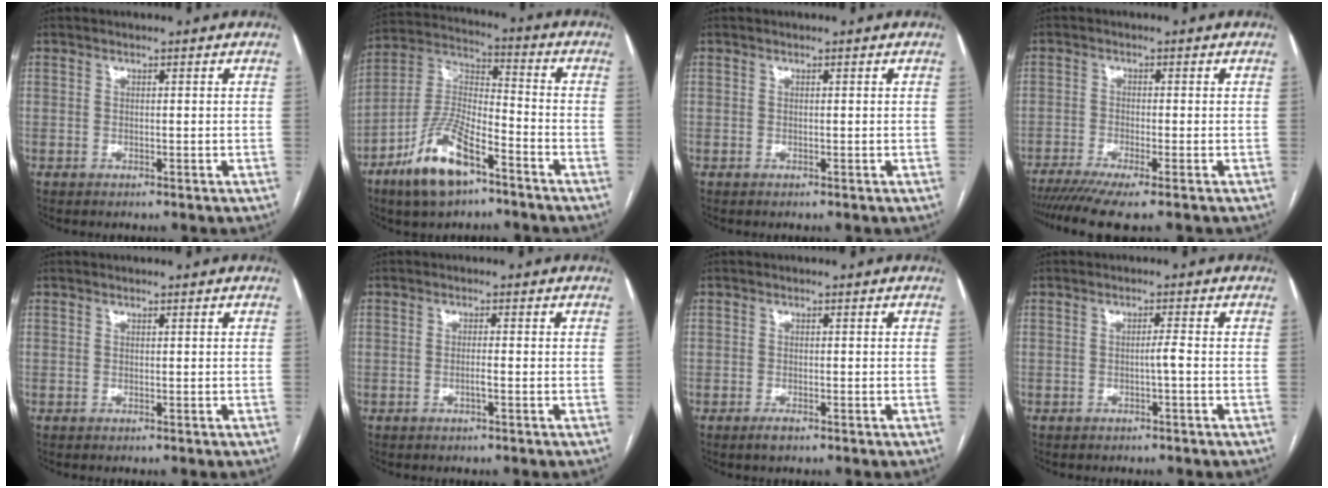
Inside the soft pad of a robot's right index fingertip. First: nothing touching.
{"total": 13.1, "force": [-7.8, 4.3, 9.5], "torque": [-0.200, -0.001, -0.144]}
{"total": 0.0}
{"total": 7.7, "force": [-6.0, -0.2, 4.8], "torque": [-0.071, -0.016, -0.099]}
{"total": 0.0}
{"total": 1.5, "force": [-0.5, 0.0, 1.4], "torque": [-0.027, 0.000, -0.010]}
{"total": 1.3, "force": [-0.9, 0.5, 0.8], "torque": [-0.015, -0.001, -0.014]}
{"total": 1.4, "force": [-0.5, -0.3, 1.3], "torque": [-0.020, 0.001, -0.008]}